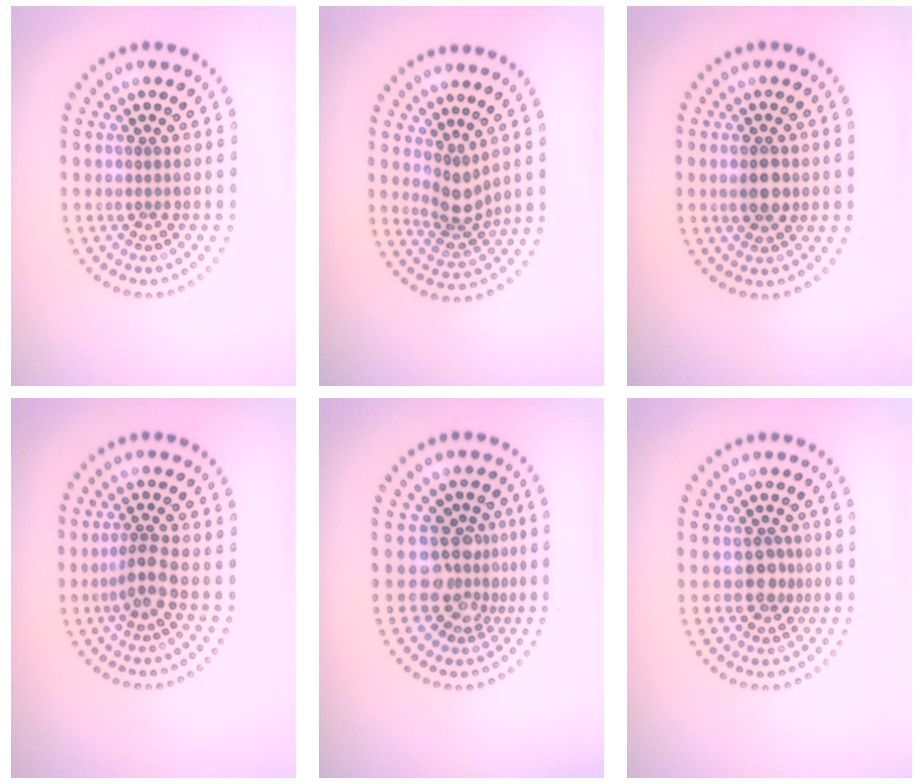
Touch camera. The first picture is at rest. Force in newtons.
{"total": 2.9, "press": 2.1, "slide": 2.0}
{"total": 2.7, "press": 2.6, "slide": 0.2}
{"total": 2.2, "press": 1.7, "slide": 1.4}
{"total": 3.7, "press": 2.7, "slide": 2.5}
{"total": 2.1, "press": 1.7, "slide": 1.2}